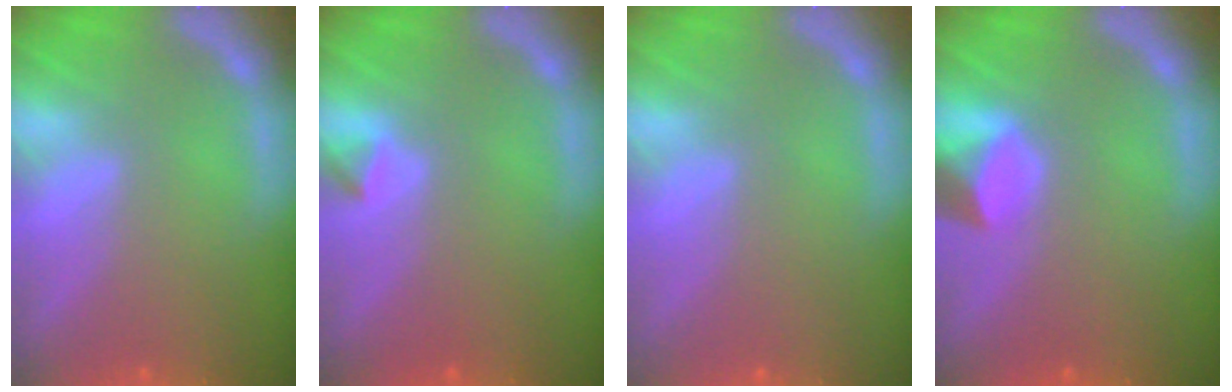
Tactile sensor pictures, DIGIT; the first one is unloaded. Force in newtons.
{"total": 0.9}
{"total": 0.0}
{"total": 3.0}